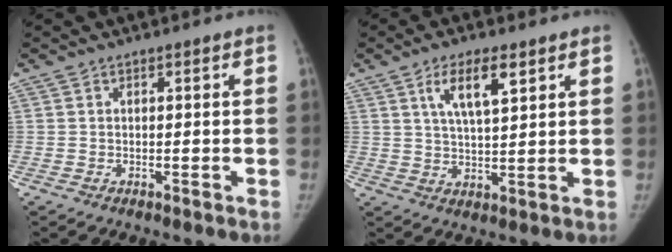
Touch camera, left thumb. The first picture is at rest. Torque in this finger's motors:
{"motor_torque": [0.13, -0.01, 0.88, -0.46, 0.03]}